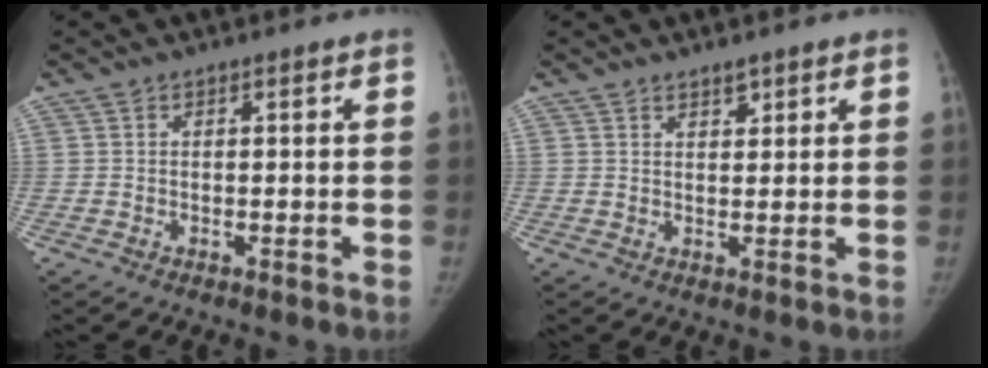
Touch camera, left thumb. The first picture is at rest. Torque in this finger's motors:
{"motor_torque": [-0.33, 0.03, -0.31, 0.35, -0.02]}